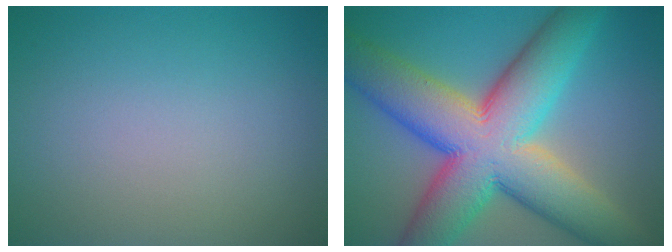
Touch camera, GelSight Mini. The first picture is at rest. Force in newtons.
{"total": 15.0, "press": 15.0, "slide": 0.7}